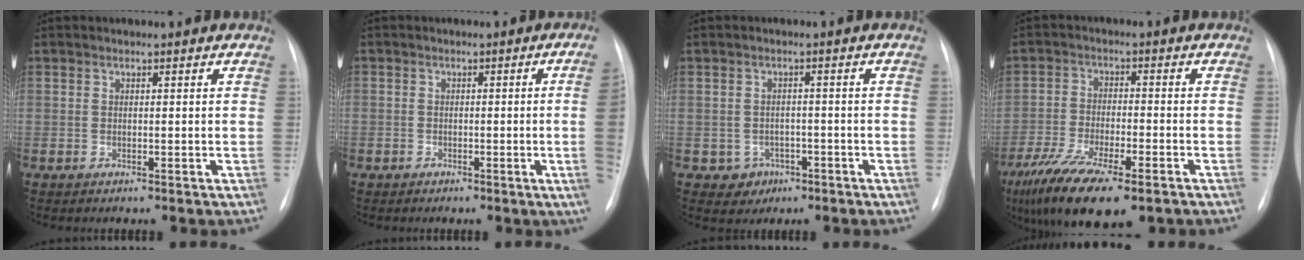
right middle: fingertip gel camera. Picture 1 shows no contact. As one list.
[{"total": 4.7, "force": [-1.0, -0.8, 4.6], "torque": [-0.048, -0.004, -0.018]}, {"total": 3.5, "force": [-1.6, 3.1, 0.4], "torque": [0.001, 0.013, -0.014]}, {"total": 15.5, "force": [-10.5, 4.1, 10.6], "torque": [-0.206, -0.033, -0.175]}]